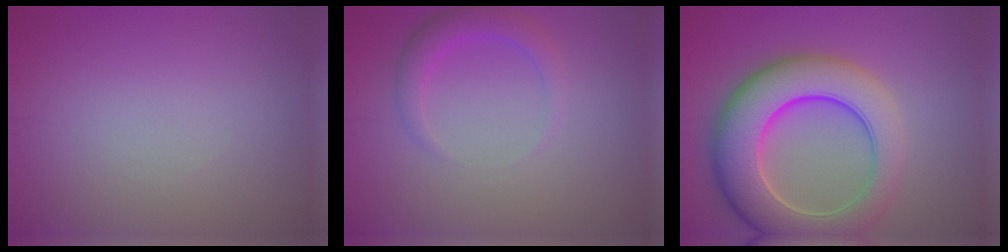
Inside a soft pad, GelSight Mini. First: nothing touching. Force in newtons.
{"total": 2.5, "press": 2.5, "slide": 0.2}
{"total": 10.2, "press": 10.2, "slide": 0.3}